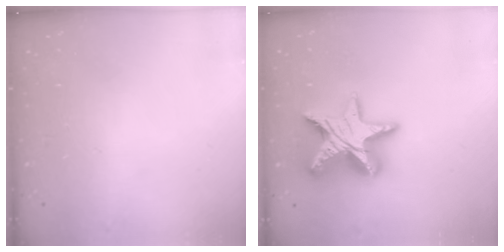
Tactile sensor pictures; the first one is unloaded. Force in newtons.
{"total": 17.0, "press": 16.9, "slide": 1.2}